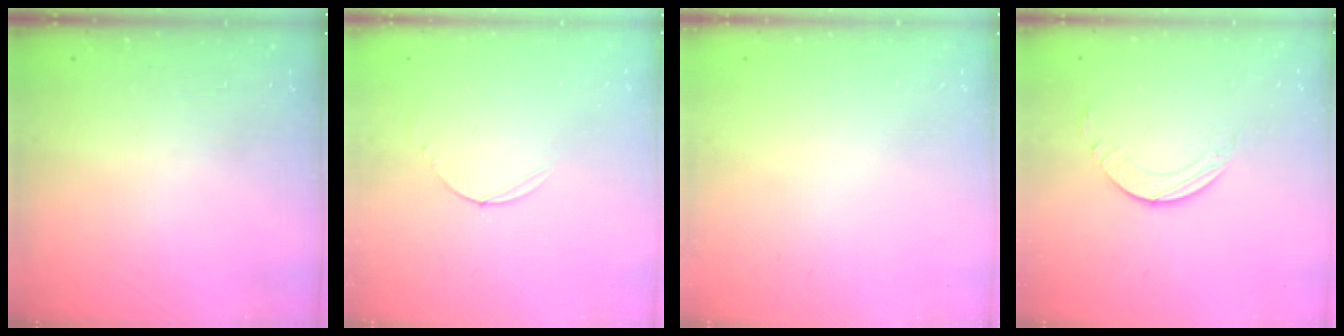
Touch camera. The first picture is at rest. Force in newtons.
{"total": 3.0, "press": 3.0, "slide": 0.3}
{"total": 0.0}
{"total": 2.7, "press": 2.7, "slide": 0.2}